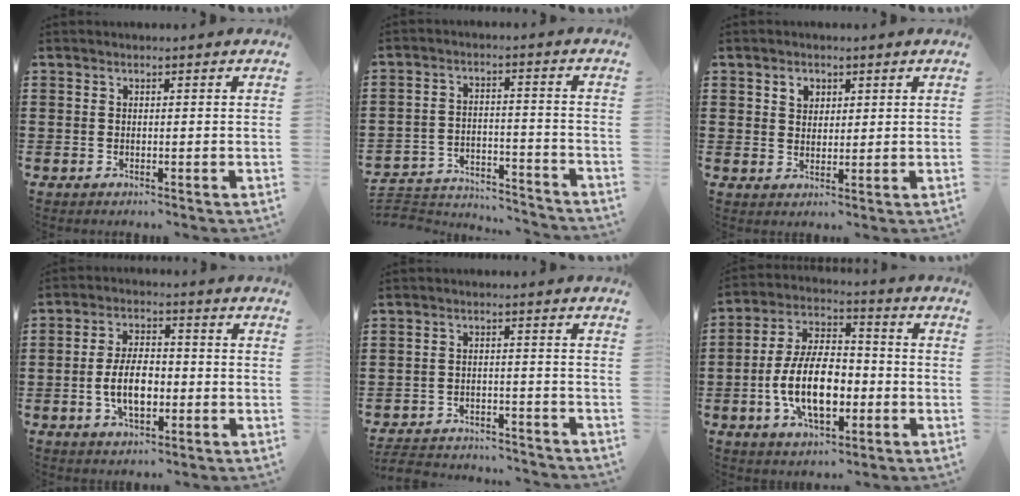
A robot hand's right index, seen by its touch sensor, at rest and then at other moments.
{"total": 4.5, "force": [-4.4, 0.7, 0.6], "torque": [-0.022, 0.006, -0.092]}
{"total": 2.4, "force": [1.3, 1.9, 0.8], "torque": [-0.023, 0.009, 0.024]}
{"total": 7.4, "force": [-1.5, 3.8, 6.1], "torque": [-0.119, -0.004, -0.037]}
{"total": 3.8, "force": [-3.8, 0.3, 0.3], "torque": [-0.016, -0.001, -0.081]}
{"total": 12.1, "force": [-3.1, 6.0, 10.0], "torque": [-0.214, -0.003, -0.062]}